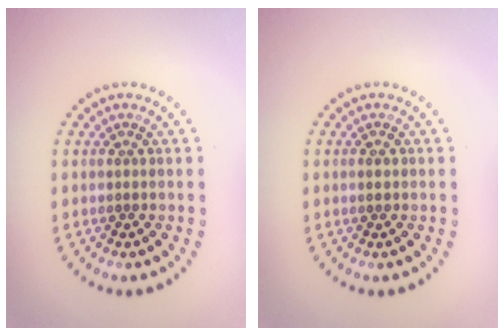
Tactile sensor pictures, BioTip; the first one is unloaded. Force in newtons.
{"total": 1.1, "press": 1.1, "slide": 0.1}